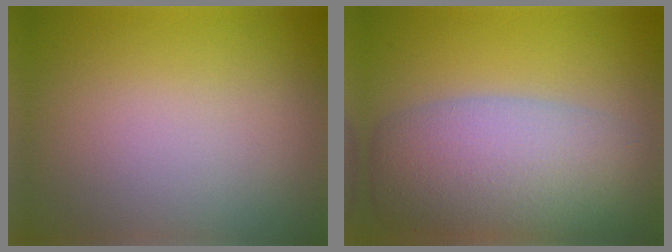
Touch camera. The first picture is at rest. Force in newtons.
{"total": 8.1, "press": 8.1, "slide": 0.5}